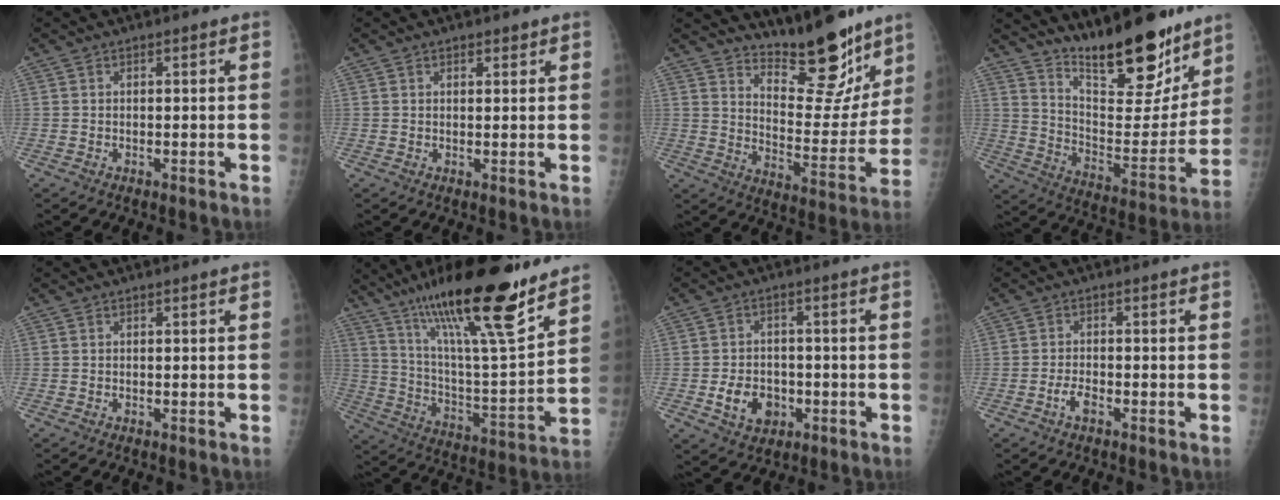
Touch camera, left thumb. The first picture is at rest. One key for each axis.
{"total": 1.4, "fx": 1.0, "fy": 0.8, "fz": 0.6, "tx": -0.001, "ty": -0.005, "tz": 0.012}
{"total": 16.9, "fx": 13.6, "fy": 5.4, "fz": 8.4, "tx": -0.067, "ty": -0.112, "tz": 0.210}
{"total": 22.0, "fx": 16.6, "fy": 6.8, "fz": 12.6, "tx": -0.146, "ty": -0.112, "tz": 0.269}
{"total": 0.0}
{"total": 25.5, "fx": 17.7, "fy": 4.4, "fz": 17.8, "tx": -0.281, "ty": -0.073, "tz": 0.303}
{"total": 7.4, "fx": -2.2, "fy": 5.8, "fz": 4.1, "tx": -0.047, "ty": 0.010, "tz": -0.030}
{"total": 2.6, "fx": -1.5, "fy": 1.1, "fz": 1.8, "tx": -0.038, "ty": 0.012, "tz": -0.028}